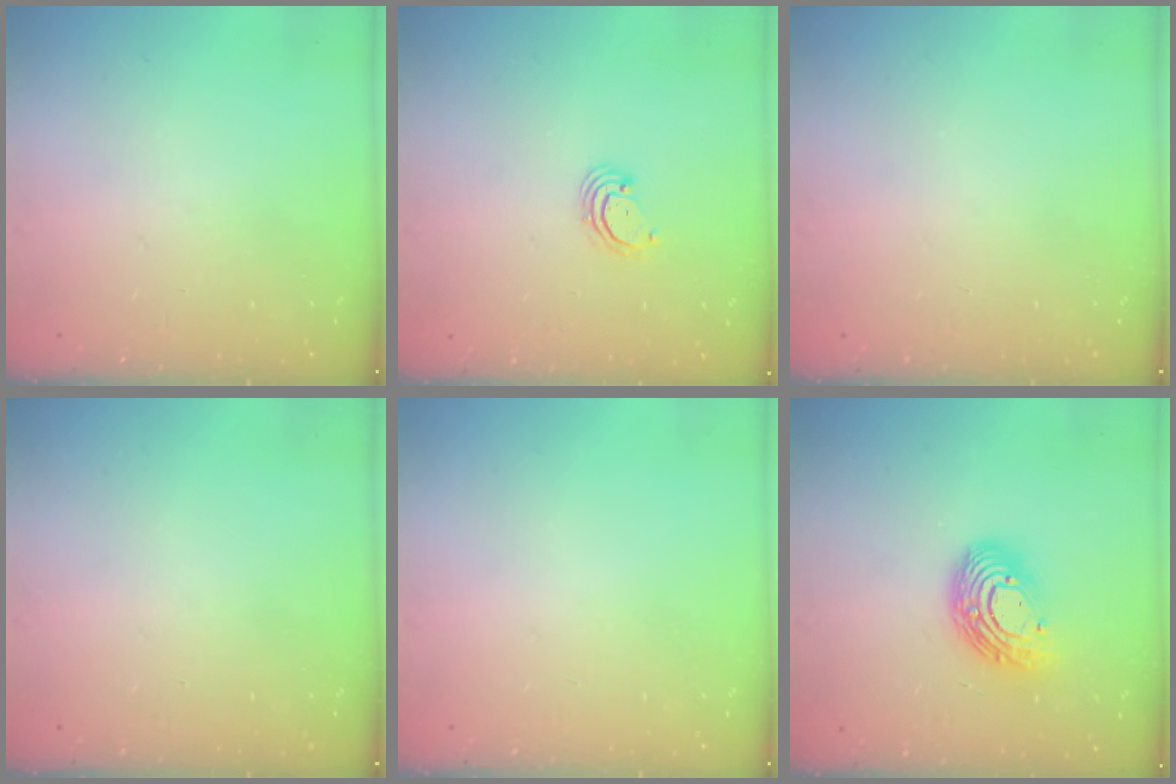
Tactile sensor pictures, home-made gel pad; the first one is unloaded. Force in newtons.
{"total": 2.7, "press": 2.7, "slide": 0.3}
{"total": 0.0}
{"total": 0.0}
{"total": 0.0}
{"total": 12.9, "press": 12.9, "slide": 0.4}